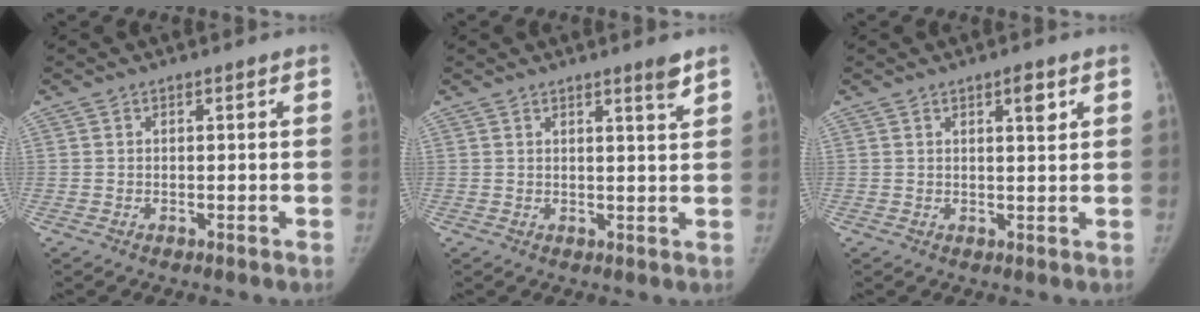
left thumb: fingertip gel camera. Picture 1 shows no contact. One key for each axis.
{"total": 2.7, "fx": 2.0, "fy": -0.1, "fz": 1.9, "tx": -0.024, "ty": -0.017, "tz": 0.029}
{"total": 2.9, "fx": 1.5, "fy": 0.8, "fz": 2.3, "tx": -0.028, "ty": -0.007, "tz": 0.022}